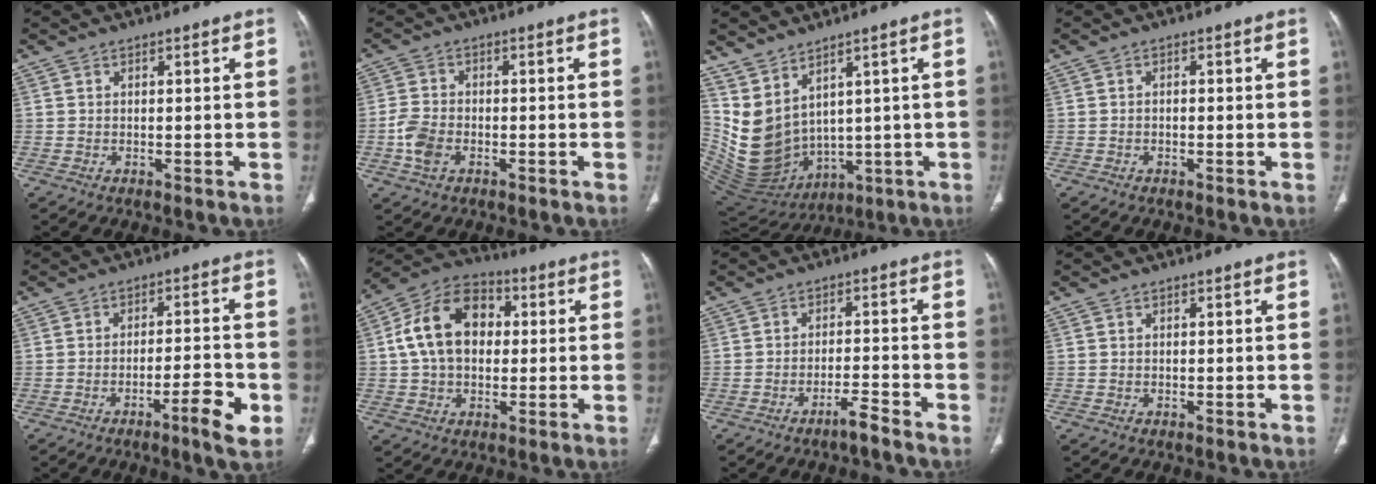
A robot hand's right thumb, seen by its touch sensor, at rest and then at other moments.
{"total": 5.0, "force": [-1.9, 3.3, 3.3], "torque": [-0.073, 0.011, -0.038]}
{"total": 12.7, "force": [3.9, 8.6, 8.6], "torque": [-0.142, -0.031, 0.118]}
{"total": 0.6, "force": [-0.2, 0.4, 0.4], "torque": [-0.007, 0.003, -0.007]}
{"total": 7.5, "force": [-3.3, 1.2, 6.5], "torque": [-0.099, 0.017, -0.048]}
{"total": 15.2, "force": [1.8, 10.8, 10.5], "torque": [-0.160, 0.027, 0.022]}
{"total": 3.4, "force": [-2.8, 0.0, 1.9], "torque": [-0.040, 0.018, -0.053]}
{"total": 0.0}